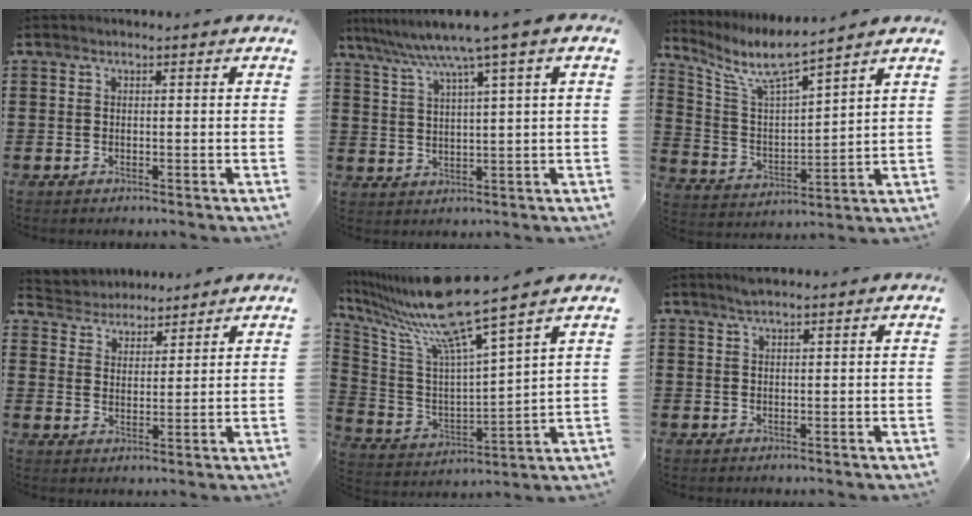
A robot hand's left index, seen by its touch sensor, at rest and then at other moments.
{"total": 6.3, "force": [4.3, -0.6, 4.6], "torque": [-0.104, -0.023, 0.068]}
{"total": 7.9, "force": [6.7, 0.9, 4.2], "torque": [-0.109, -0.039, 0.112]}
{"total": 4.2, "force": [4.0, 1.1, -0.5], "torque": [-0.014, -0.018, 0.072]}
{"total": 12.3, "force": [9.6, 0.0, 7.7], "torque": [-0.189, -0.064, 0.155]}
{"total": 1.7, "force": [1.5, 0.1, 0.8], "torque": [-0.017, 0.000, 0.028]}